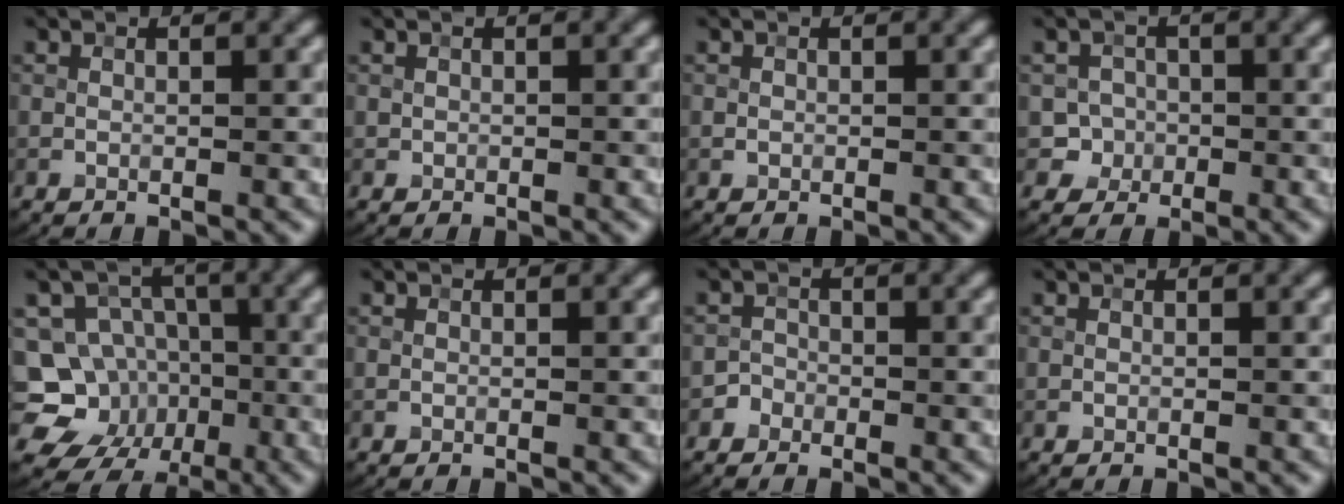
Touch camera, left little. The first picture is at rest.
{"total": 0.5, "force": [0.2, 0.5, 0.0], "torque": [0.002, -0.002, 0.000]}
{"total": 0.0}
{"total": 3.2, "force": [-1.0, 3.1, 0.2], "torque": [0.028, 0.005, -0.025]}
{"total": 12.1, "force": [-4.1, 10.8, 3.8], "torque": [-0.074, -0.014, -0.086]}
{"total": 0.0}
{"total": 1.5, "force": [-1.1, 1.0, -0.3], "torque": [0.019, 0.010, -0.021]}
{"total": 0.0}